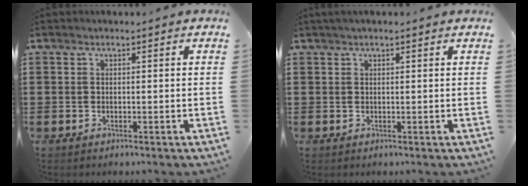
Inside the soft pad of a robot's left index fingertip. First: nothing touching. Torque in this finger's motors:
{"motor_torque": [1.10, -1.04, 0.28, 0.05]}